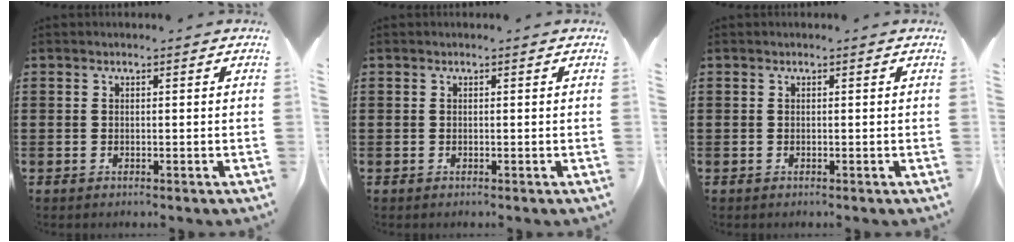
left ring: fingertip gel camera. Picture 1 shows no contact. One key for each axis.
{"total": 0.0}
{"total": 0.0}